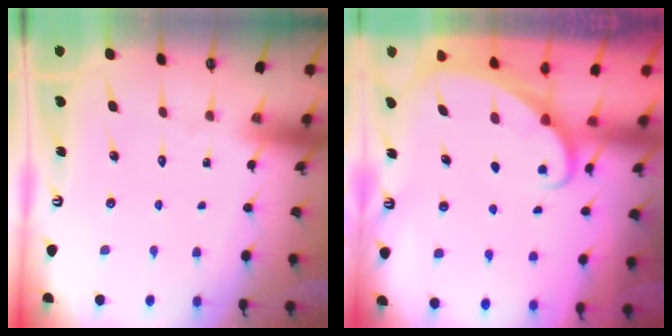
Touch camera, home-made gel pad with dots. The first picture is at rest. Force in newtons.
{"total": 1.6, "press": 1.6, "slide": 0.0}